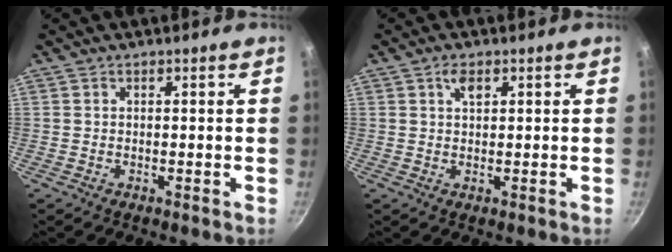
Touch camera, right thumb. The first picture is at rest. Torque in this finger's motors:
{"motor_torque": [-0.49, 0.60, -0.04, 0.35, 0.17]}